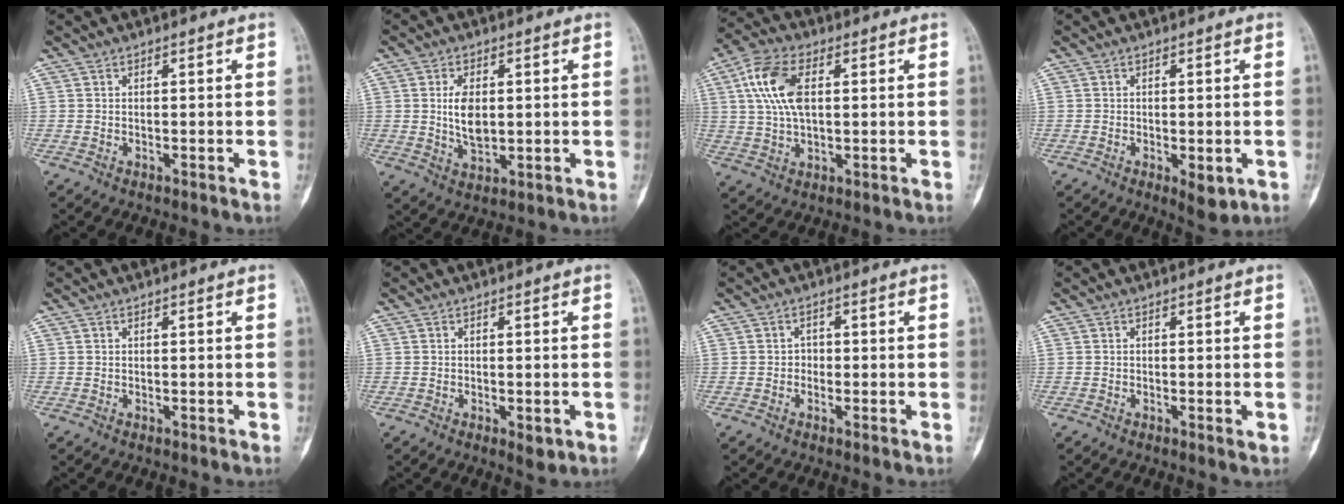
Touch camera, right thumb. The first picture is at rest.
{"total": 6.5, "force": [0.8, 3.6, 5.4], "torque": [-0.096, -0.009, 0.018]}
{"total": 11.1, "force": [2.6, 5.8, 9.0], "torque": [-0.189, 0.010, 0.049]}
{"total": 4.1, "force": [-1.3, 1.7, 3.5], "torque": [-0.043, -0.007, -0.011]}
{"total": 0.0}
{"total": 2.5, "force": [-0.8, 1.1, 2.1], "torque": [-0.022, -0.002, -0.007]}
{"total": 1.4, "force": [-0.4, 1.3, 0.4], "torque": [0.009, 0.006, -0.011]}
{"total": 1.1, "force": [-0.3, 0.2, 1.1], "torque": [-0.017, -0.003, -0.004]}